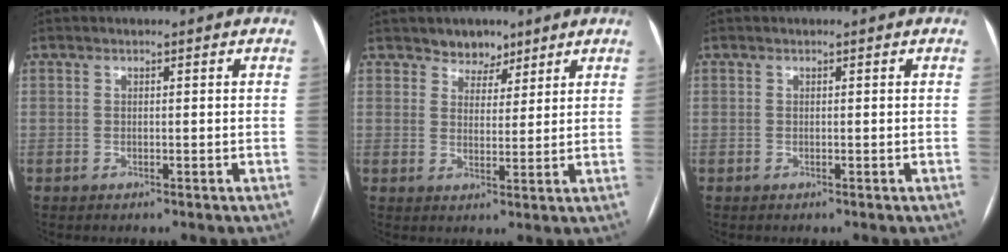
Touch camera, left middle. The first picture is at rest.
{"total": 4.2, "force": [3.2, 2.6, 0.6], "torque": [0.001, 0.001, 0.050]}
{"total": 0.0}